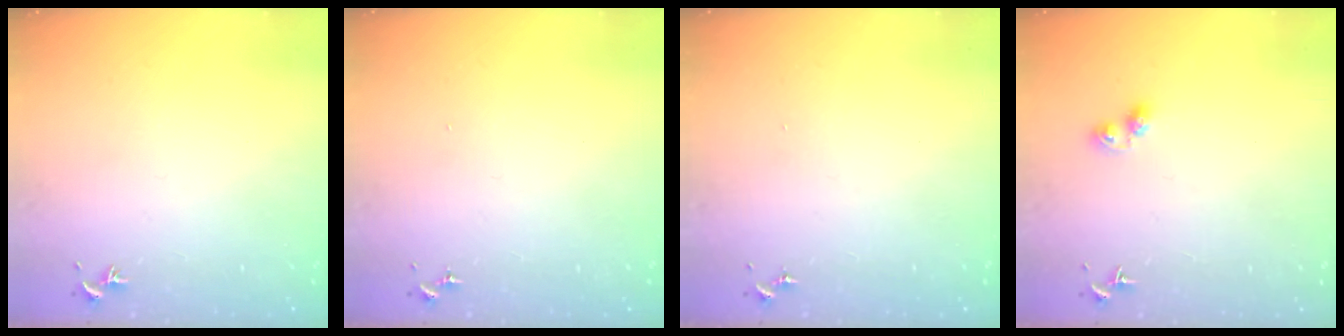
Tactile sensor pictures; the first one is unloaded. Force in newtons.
{"total": 0.0}
{"total": 0.0}
{"total": 4.4, "press": 4.4, "slide": 0.3}